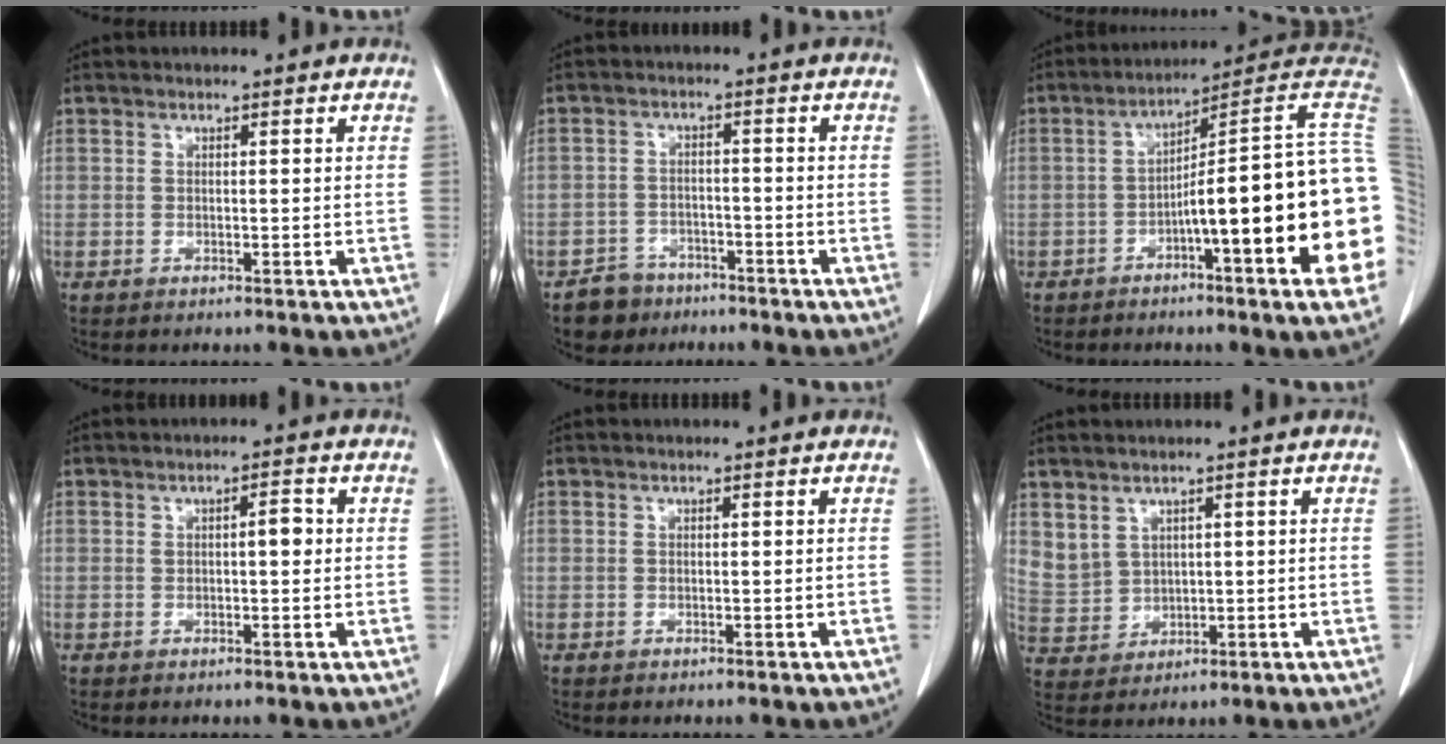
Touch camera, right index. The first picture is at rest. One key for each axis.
{"total": 4.7, "fx": -3.5, "fy": 3.2, "fz": 0.1, "tx": 0.003, "ty": 0.010, "tz": -0.055}
{"total": 22.2, "fx": -3.5, "fy": 0.5, "fz": 21.9, "tx": -0.192, "ty": 0.029, "tz": -0.054}
{"total": 2.5, "fx": 0.3, "fy": 0.7, "fz": 2.3, "tx": -0.035, "ty": 0.006, "tz": 0.004}
{"total": 0.0}
{"total": 6.8, "fx": 3.4, "fy": 5.5, "fz": 1.9, "tx": -0.053, "ty": 0.010, "tz": 0.089}